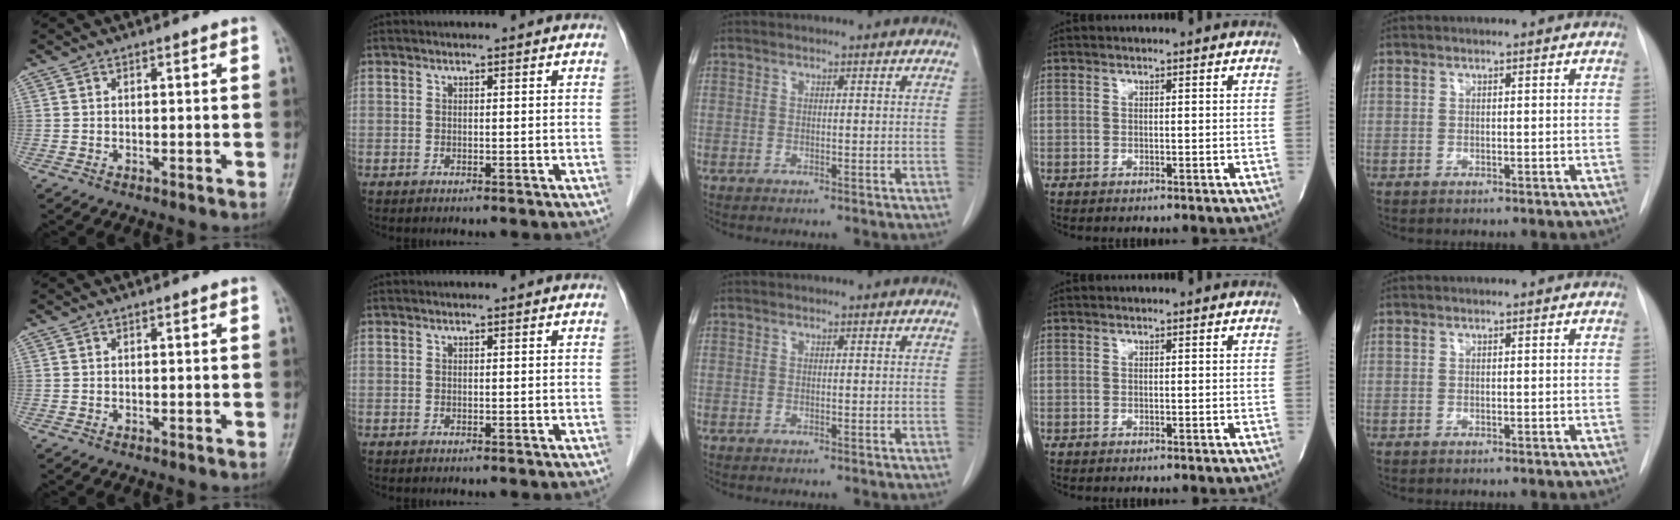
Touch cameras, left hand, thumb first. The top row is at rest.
{}